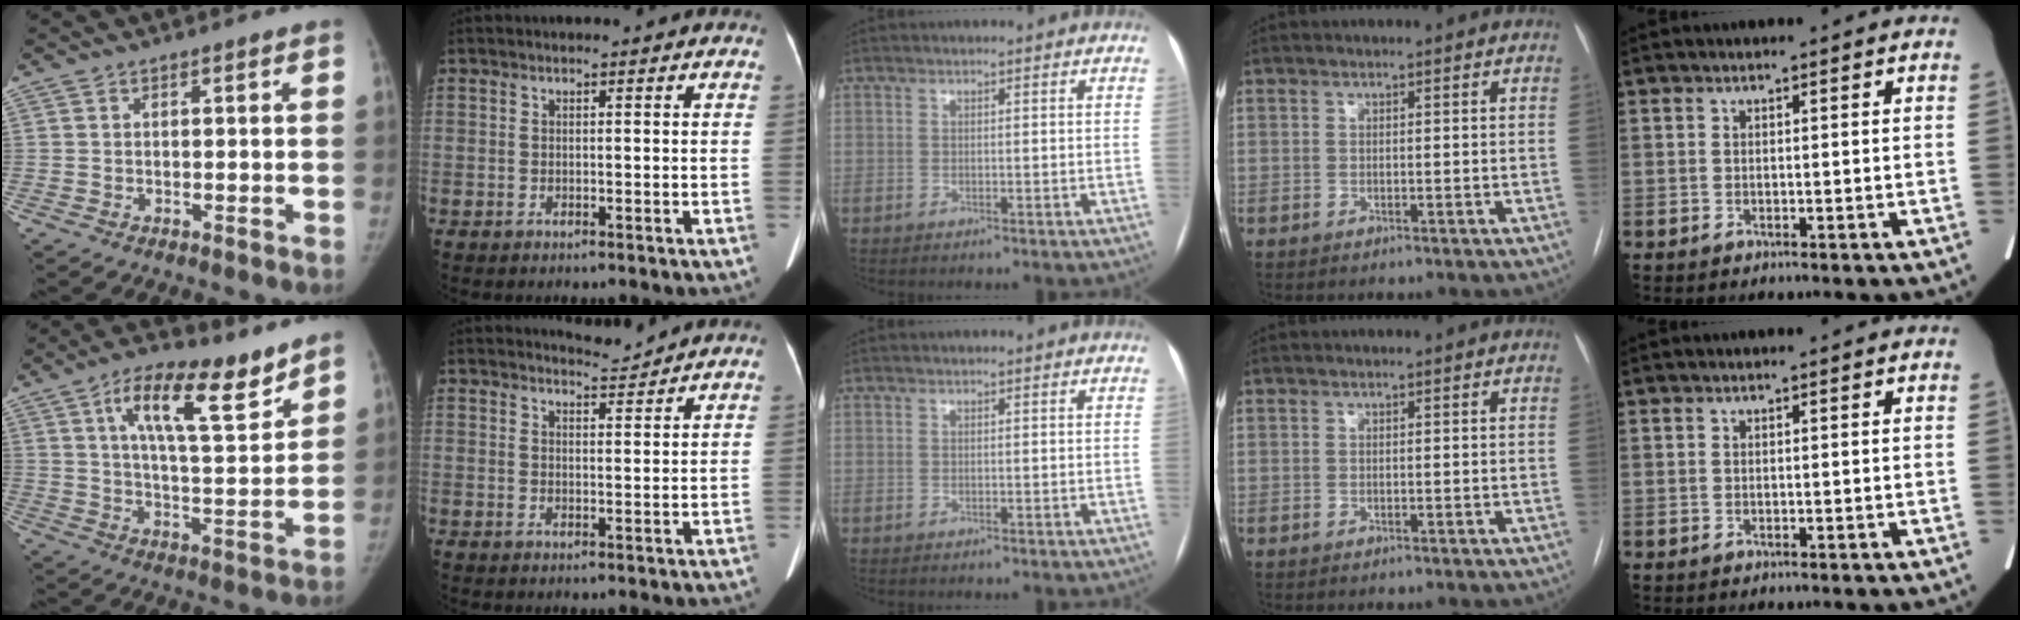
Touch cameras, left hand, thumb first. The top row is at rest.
{"thumb": {"total": 15.2, "force": [9.2, 5.0, 11.0], "torque": [-0.150, -0.045, 0.152]}, "index": {"total": 2.5, "force": [2.4, -0.5, -0.4], "torque": [-0.002, -0.010, 0.045]}}